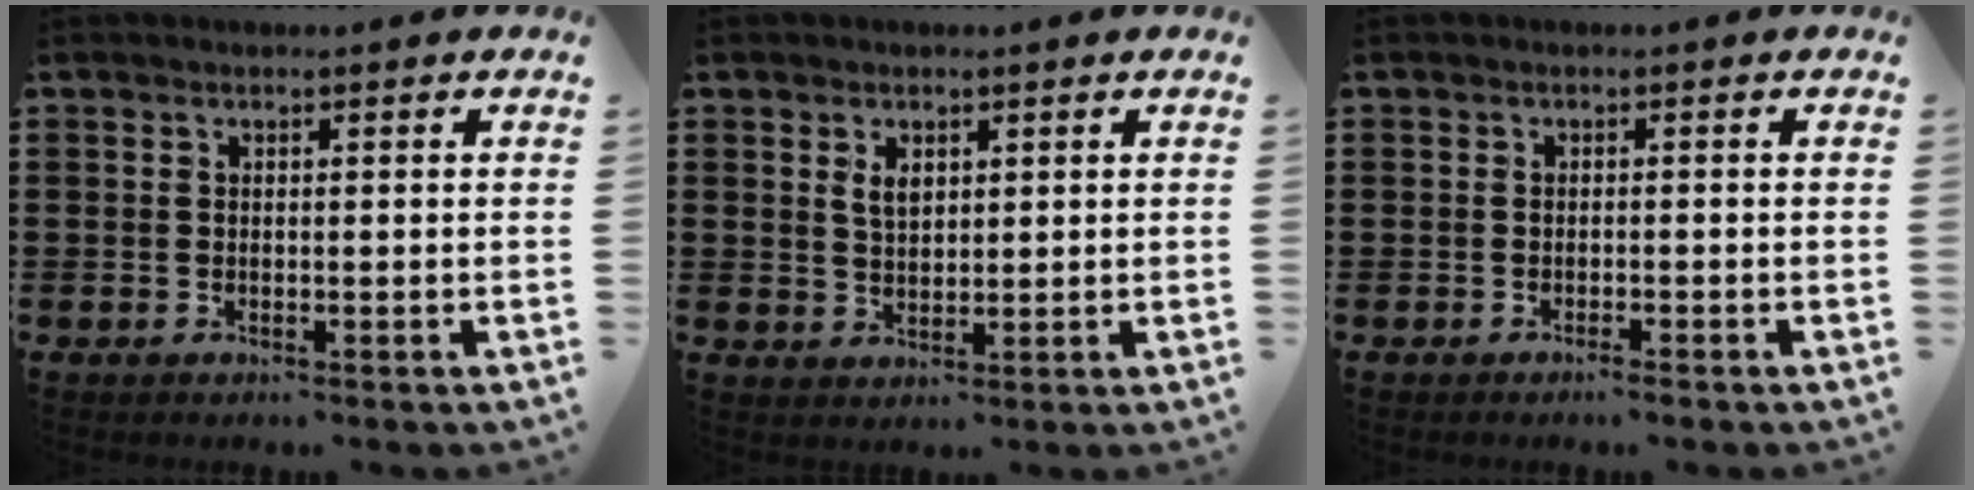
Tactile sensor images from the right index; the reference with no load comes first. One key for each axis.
{"total": 2.7, "fx": 1.3, "fy": 1.5, "fz": 1.8, "tx": -0.031, "ty": 0.001, "tz": 0.022}
{"total": 0.9, "fx": -0.8, "fy": -0.1, "fz": 0.5, "tx": -0.010, "ty": -0.004, "tz": -0.014}